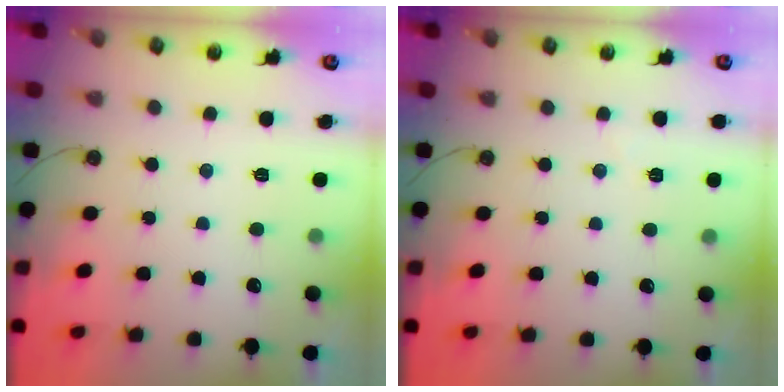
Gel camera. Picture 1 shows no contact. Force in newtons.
{"total": 1.6, "press": 1.4, "slide": 0.6}